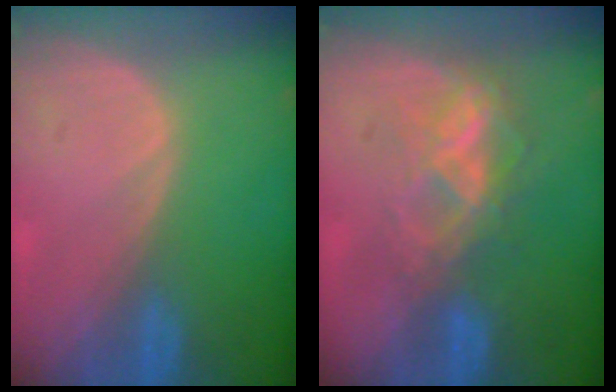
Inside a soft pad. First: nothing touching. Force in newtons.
{"total": 6.9, "press": 6.0, "slide": 3.3}